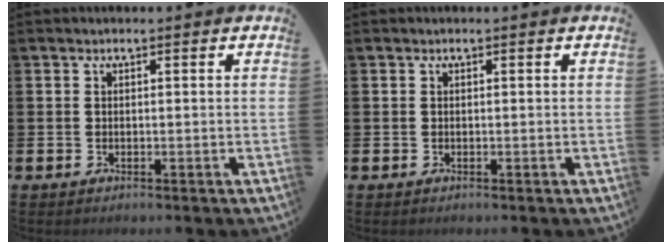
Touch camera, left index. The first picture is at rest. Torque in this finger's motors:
{"motor_torque": [0.01, 0.00, 0.00, -0.01]}